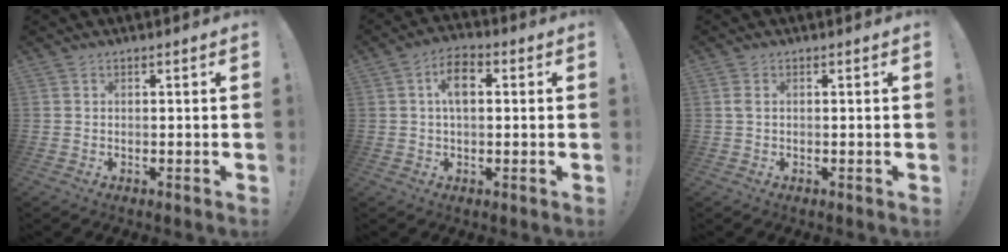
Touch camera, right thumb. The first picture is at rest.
{"total": 7.6, "force": [1.3, 4.4, 6.0], "torque": [-0.100, 0.013, 0.023]}
{"total": 1.3, "force": [0.4, 0.6, 1.1], "torque": [-0.020, 0.003, 0.005]}